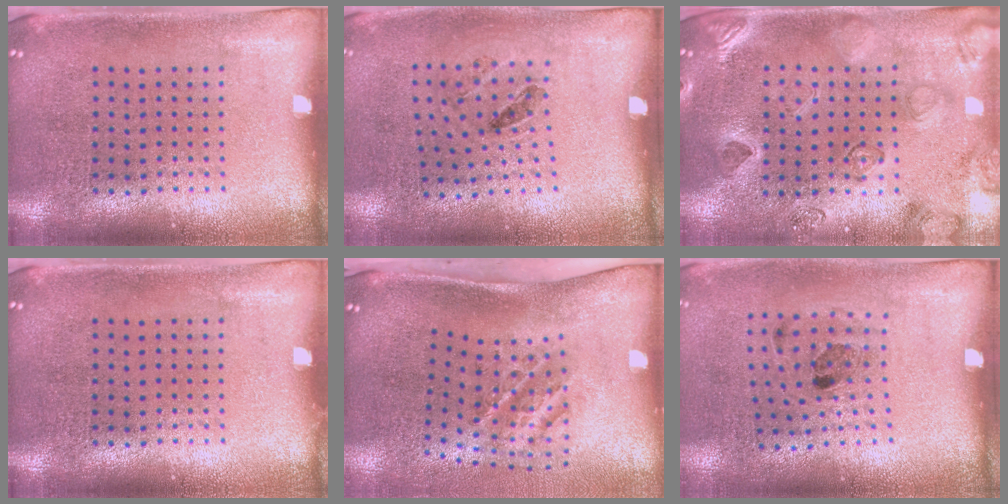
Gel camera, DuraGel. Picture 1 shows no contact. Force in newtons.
{"total": 1.2, "press": 0.8, "slide": 1.0}
{"total": 2.4, "press": 2.3, "slide": 0.7}
{"total": 0.0}
{"total": 1.9, "press": 1.3, "slide": 1.5}
{"total": 1.2, "press": 0.7, "slide": 0.9}